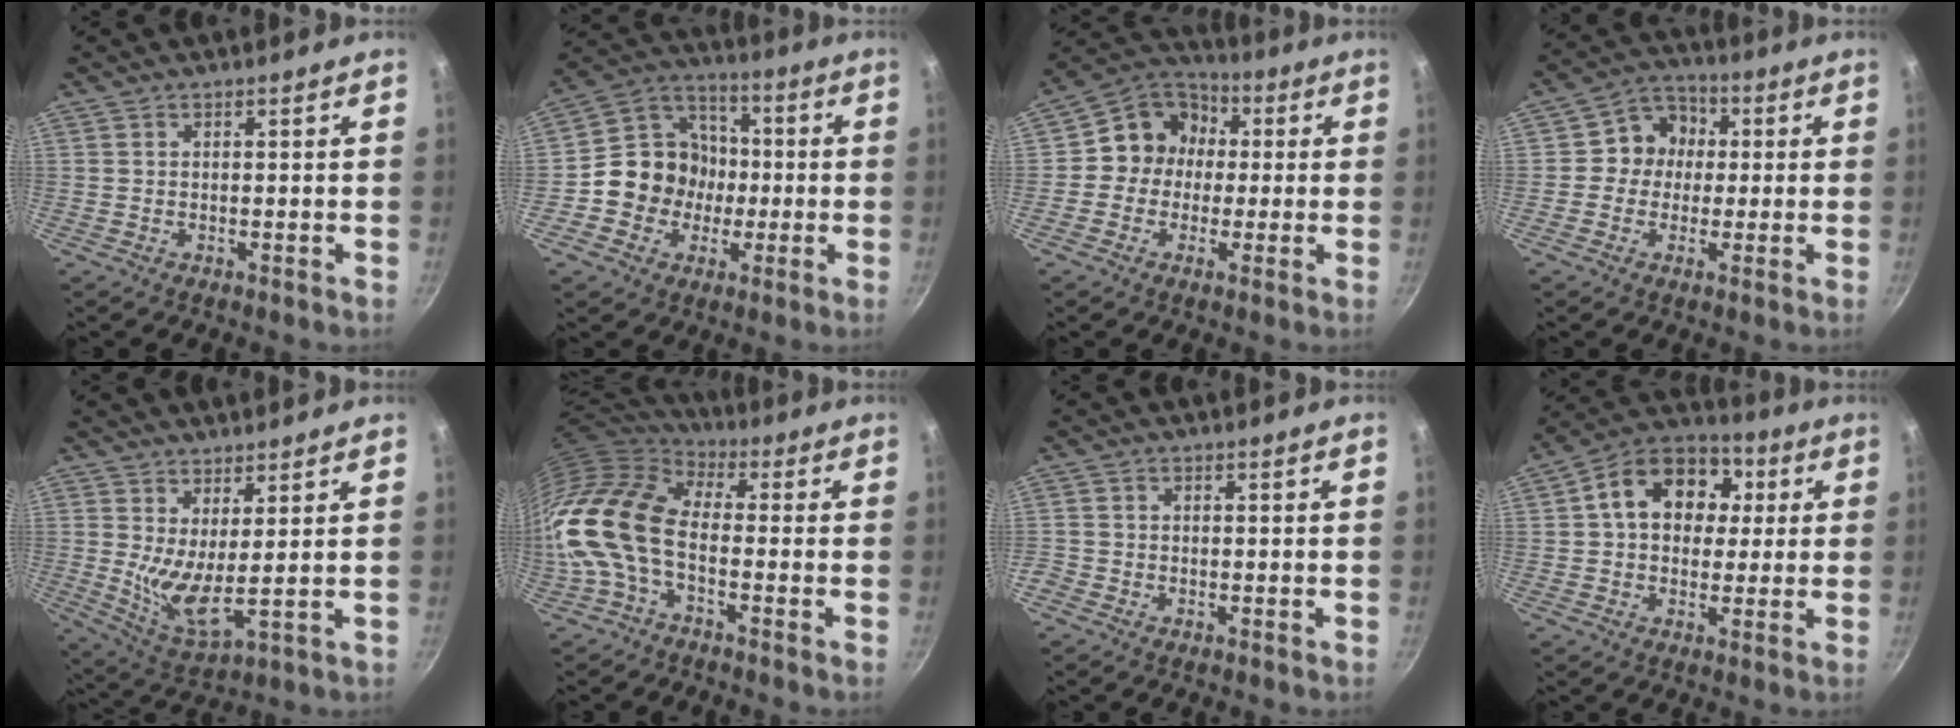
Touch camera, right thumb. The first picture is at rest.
{"total": 12.9, "force": [-2.1, 11.7, 5.0], "torque": [-0.045, 0.034, -0.053]}
{"total": 10.6, "force": [0.5, 9.7, 4.3], "torque": [-0.029, 0.025, -0.016]}
{"total": 7.9, "force": [0.4, 7.4, 2.8], "torque": [-0.001, 0.017, -0.014]}
{"total": 8.5, "force": [3.2, 2.5, 7.5], "torque": [-0.139, -0.050, 0.060]}
{"total": 17.0, "force": [-3.2, 9.6, 13.7], "torque": [-0.271, 0.029, -0.084]}
{"total": 1.5, "force": [-0.8, 1.1, 0.5], "torque": [-0.013, 0.001, -0.021]}
{"total": 15.0, "force": [2.9, 11.4, 9.3], "torque": [-0.118, 0.025, 0.028]}